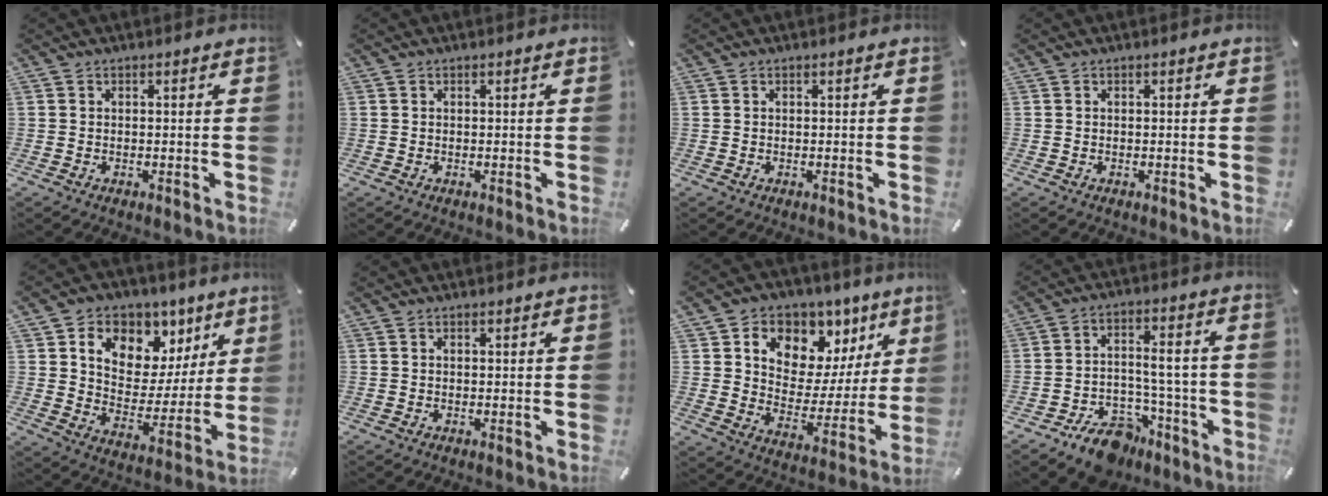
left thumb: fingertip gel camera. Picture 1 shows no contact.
{"total": 0.0}
{"total": 0.0}
{"total": 0.0}
{"total": 11.0, "force": [6.1, 8.3, 3.6], "torque": [-0.046, -0.060, 0.110]}
{"total": 0.0}
{"total": 9.6, "force": [5.8, 7.4, 2.2], "torque": [-0.024, -0.070, 0.103]}
{"total": 11.1, "force": [-7.2, 6.7, 5.0], "torque": [-0.058, 0.060, -0.121]}